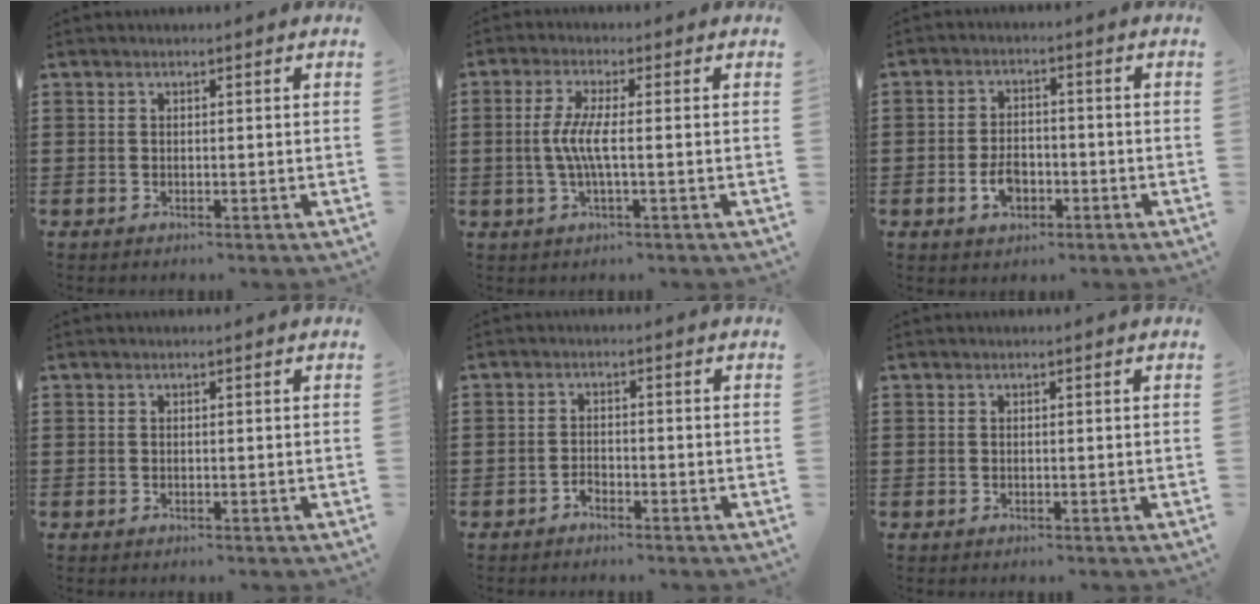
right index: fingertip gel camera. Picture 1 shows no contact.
{"total": 4.8, "force": [-0.6, 0.4, 4.8], "torque": [-0.108, -0.010, -0.022]}
{"total": 4.1, "force": [-1.7, 2.7, 2.6], "torque": [-0.057, 0.003, -0.034]}
{"total": 0.0}
{"total": 1.6, "force": [-1.4, 0.6, 0.2], "torque": [-0.008, 0.001, -0.029]}
{"total": 0.0}